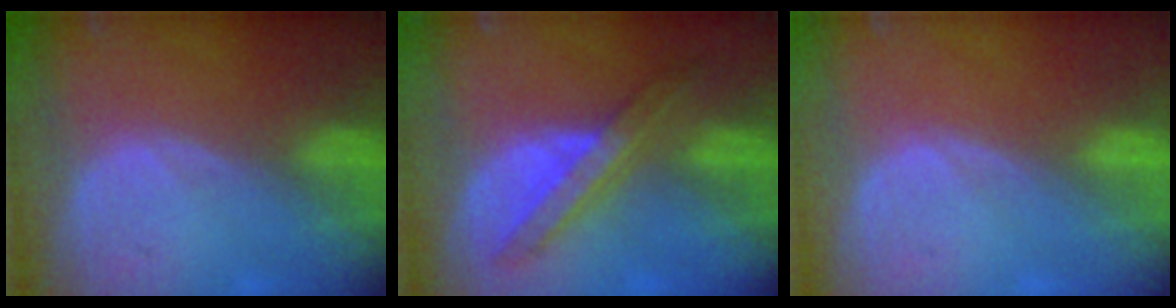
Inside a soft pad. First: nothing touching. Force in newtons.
{"total": 6.7, "press": 6.3, "slide": 2.2}
{"total": 0.0}